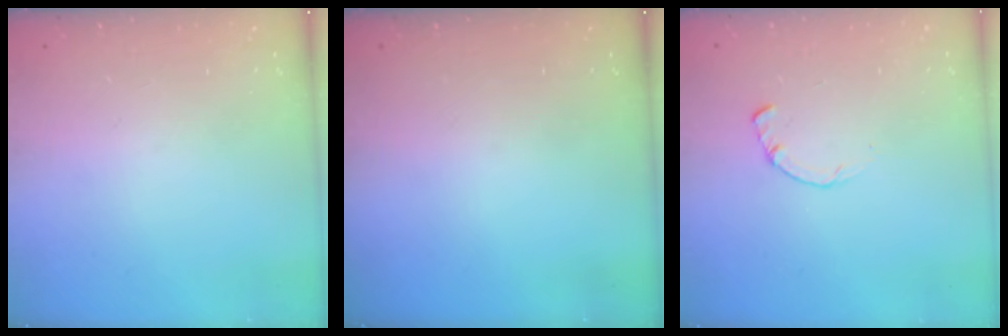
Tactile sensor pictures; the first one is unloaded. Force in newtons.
{"total": 0.0}
{"total": 1.7, "press": 1.7, "slide": 0.2}